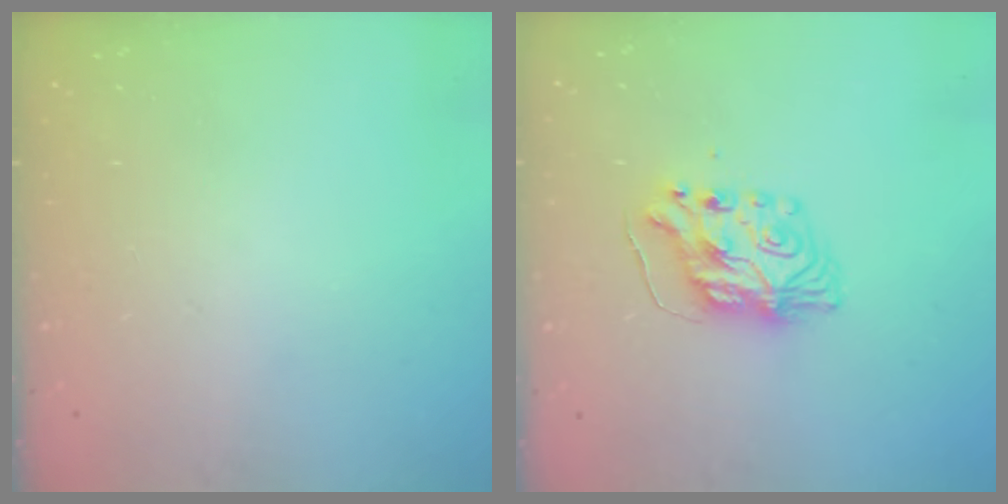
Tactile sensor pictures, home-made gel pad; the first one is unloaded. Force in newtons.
{"total": 9.3, "press": 9.3, "slide": 0.9}